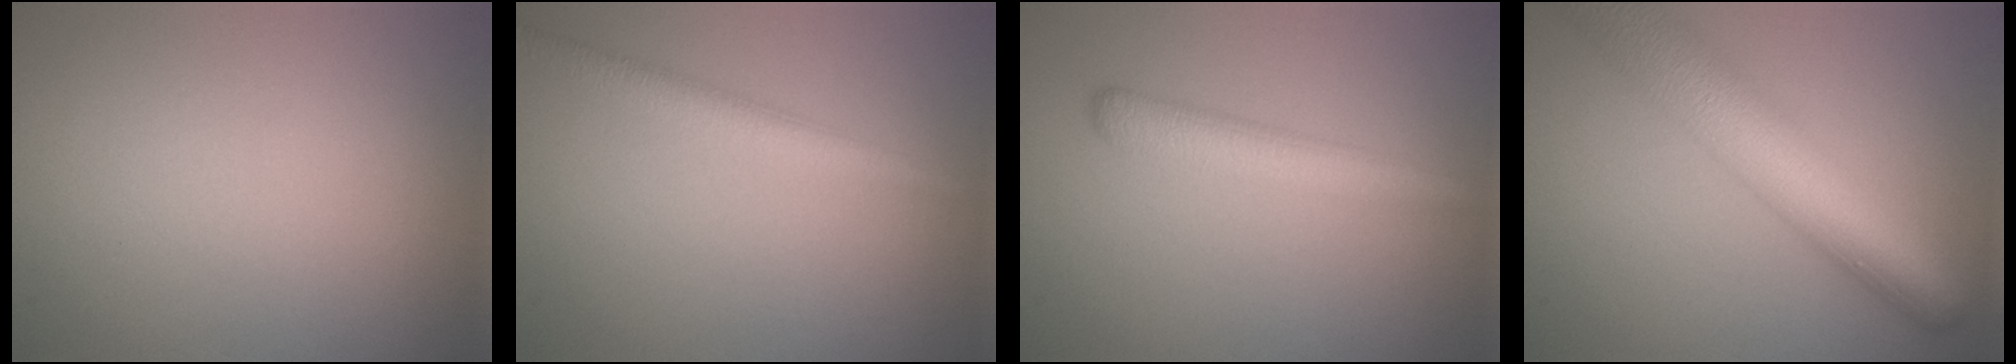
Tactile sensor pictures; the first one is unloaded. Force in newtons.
{"total": 2.6, "press": 2.6, "slide": 0.0}
{"total": 3.6, "press": 3.6, "slide": 0.2}
{"total": 9.1, "press": 9.1, "slide": 0.2}